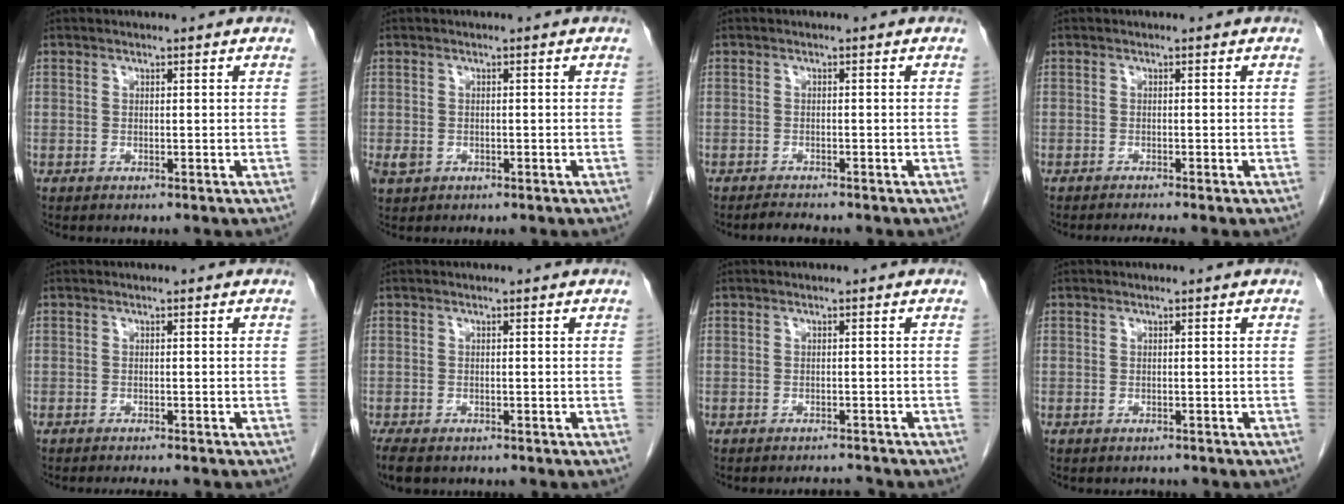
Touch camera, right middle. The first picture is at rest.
{"total": 1.9, "force": [-0.6, 1.5, 0.9], "torque": [-0.020, 0.001, -0.003]}
{"total": 1.4, "force": [-1.4, -0.2, 0.3], "torque": [-0.015, -0.009, -0.023]}
{"total": 2.2, "force": [-2.0, -0.6, 0.9], "torque": [-0.014, -0.005, -0.032]}
{"total": 4.1, "force": [-3.6, 0.5, 1.8], "torque": [-0.019, -0.006, -0.048]}
{"total": 5.2, "force": [-3.9, 2.3, 2.5], "torque": [-0.043, -0.011, -0.059]}
{"total": 2.2, "force": [-2.2, -0.3, 0.0], "torque": [-0.001, -0.012, -0.029]}
{"total": 1.4, "force": [-1.2, 0.5, 0.1], "torque": [-0.006, -0.001, -0.018]}